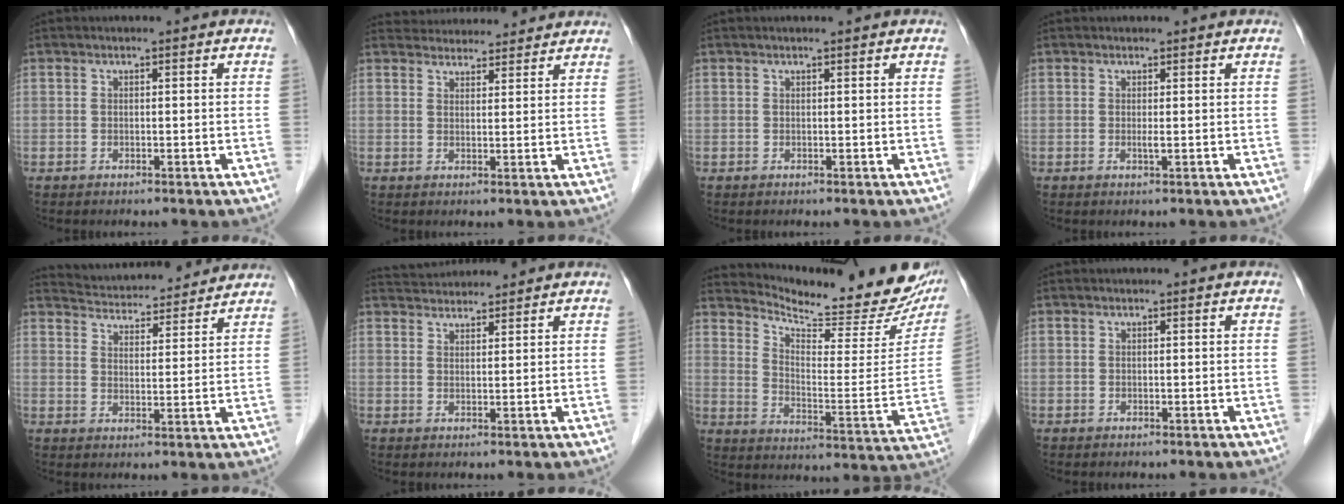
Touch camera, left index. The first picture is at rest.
{"total": 9.7, "force": [9.2, 2.6, 1.4], "torque": [-0.003, 0.027, 0.123]}
{"total": 1.3, "force": [1.1, 0.4, 0.7], "torque": [-0.002, 0.009, 0.016]}
{"total": 1.1, "force": [0.5, 0.4, 0.9], "torque": [-0.017, 0.000, 0.006]}
{"total": 14.8, "force": [14.1, 2.7, 3.4], "torque": [-0.044, 0.017, 0.199]}
{"total": 6.1, "force": [5.9, 1.2, 1.1], "torque": [-0.014, 0.030, 0.097]}
{"total": 21.4, "force": [20.0, 3.2, 6.8], "torque": [-0.102, -0.079, 0.264]}
{"total": 0.0}